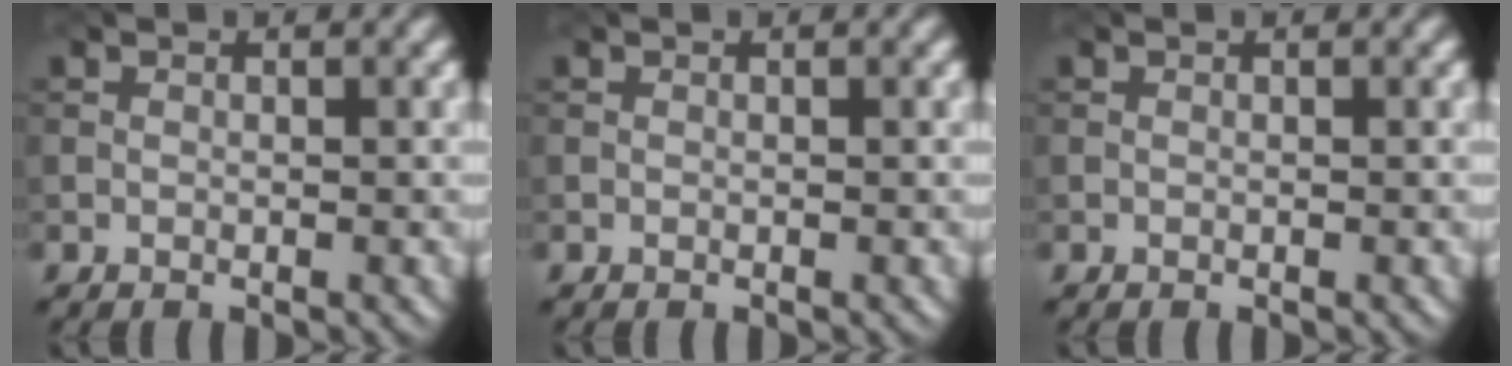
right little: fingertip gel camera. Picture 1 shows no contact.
{"total": 0.0}
{"total": 0.0}